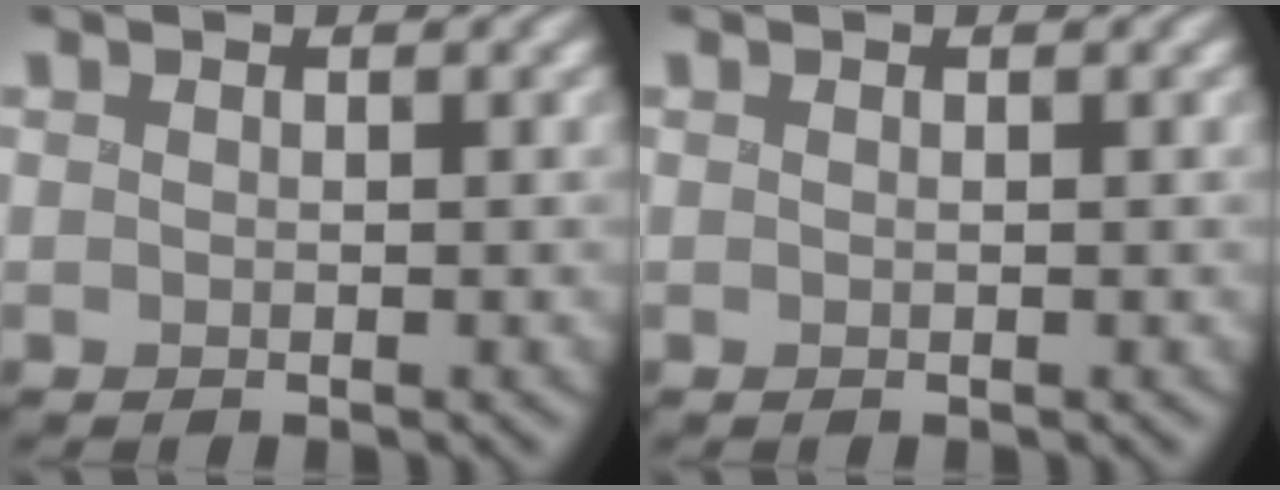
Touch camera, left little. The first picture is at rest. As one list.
[{"total": 0.0}]